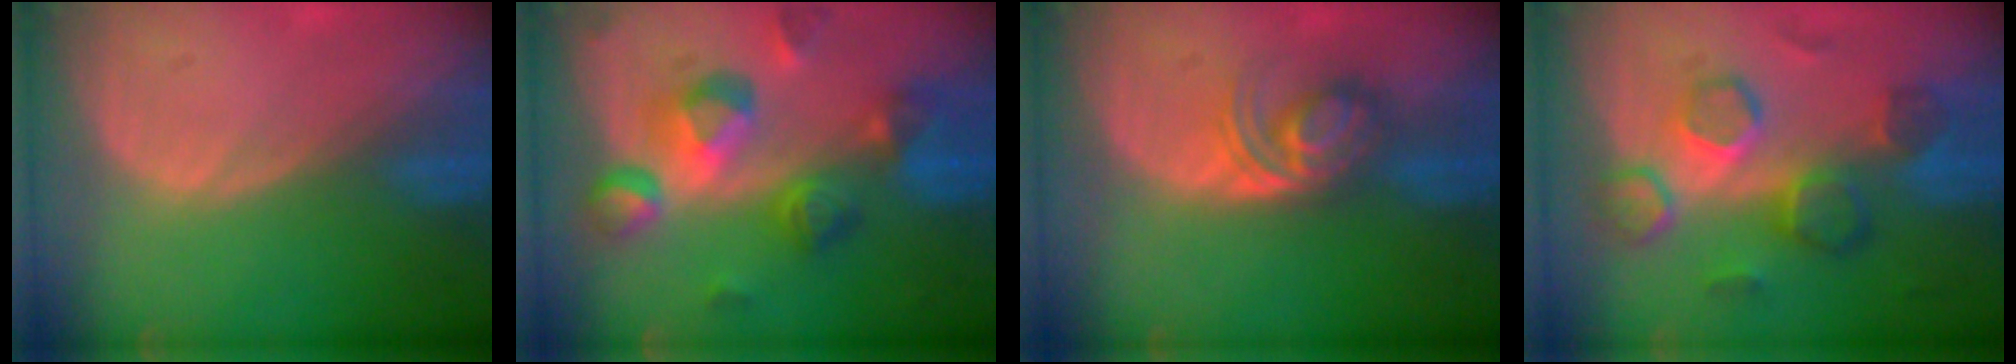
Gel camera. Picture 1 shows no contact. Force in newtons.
{"total": 10.4, "press": 9.3, "slide": 4.7}
{"total": 5.7, "press": 5.2, "slide": 2.4}
{"total": 8.6, "press": 8.3, "slide": 2.2}